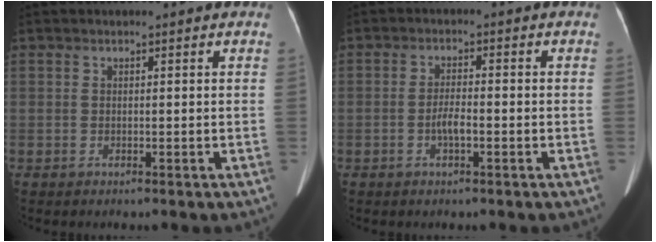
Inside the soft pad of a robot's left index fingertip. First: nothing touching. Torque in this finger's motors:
{"motor_torque": [-0.25, 0.05, -0.07, -0.02]}